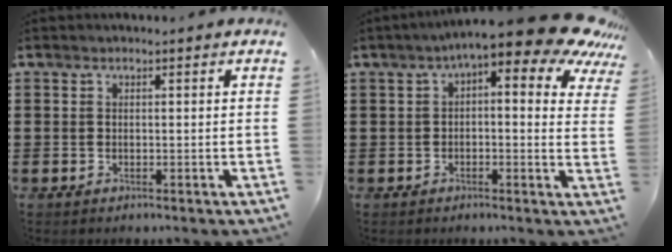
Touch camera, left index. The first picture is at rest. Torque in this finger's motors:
{"motor_torque": [2.14, 0.00, 1.05, 0.21]}